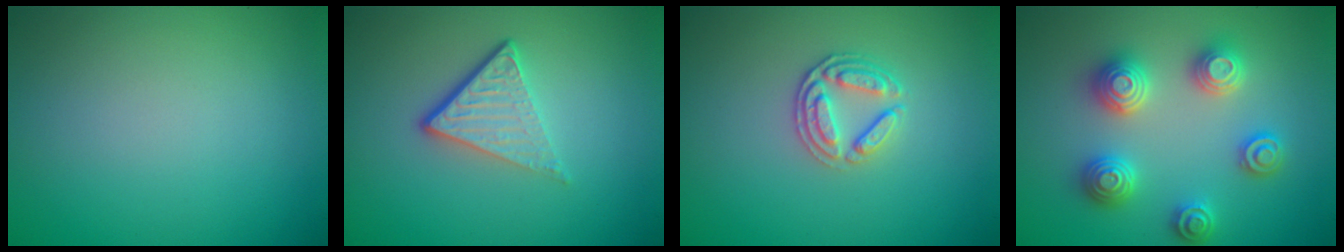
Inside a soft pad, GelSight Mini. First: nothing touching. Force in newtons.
{"total": 4.1, "press": 2.6, "slide": 3.2}
{"total": 2.6, "press": 2.5, "slide": 0.8}
{"total": 4.7, "press": 4.7, "slide": 0.6}